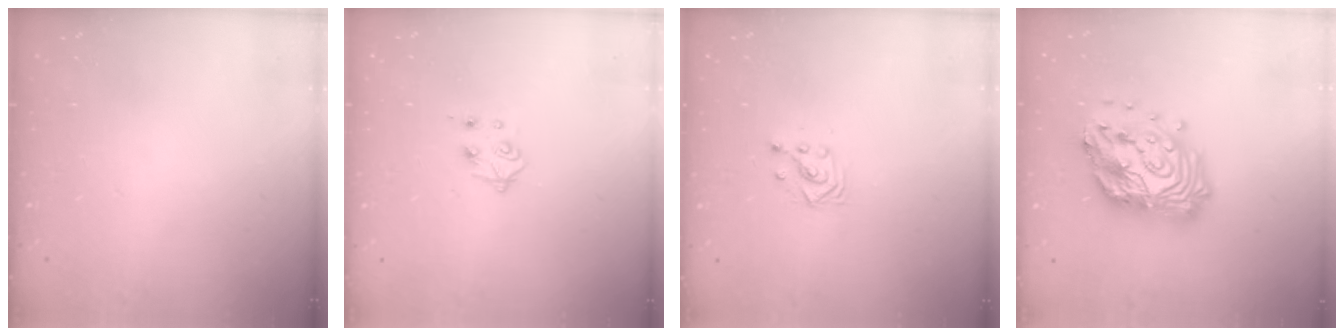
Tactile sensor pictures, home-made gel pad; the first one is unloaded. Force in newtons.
{"total": 4.4, "press": 4.4, "slide": 0.6}
{"total": 3.0, "press": 3.0, "slide": 0.1}
{"total": 20.7, "press": 20.7, "slide": 1.9}